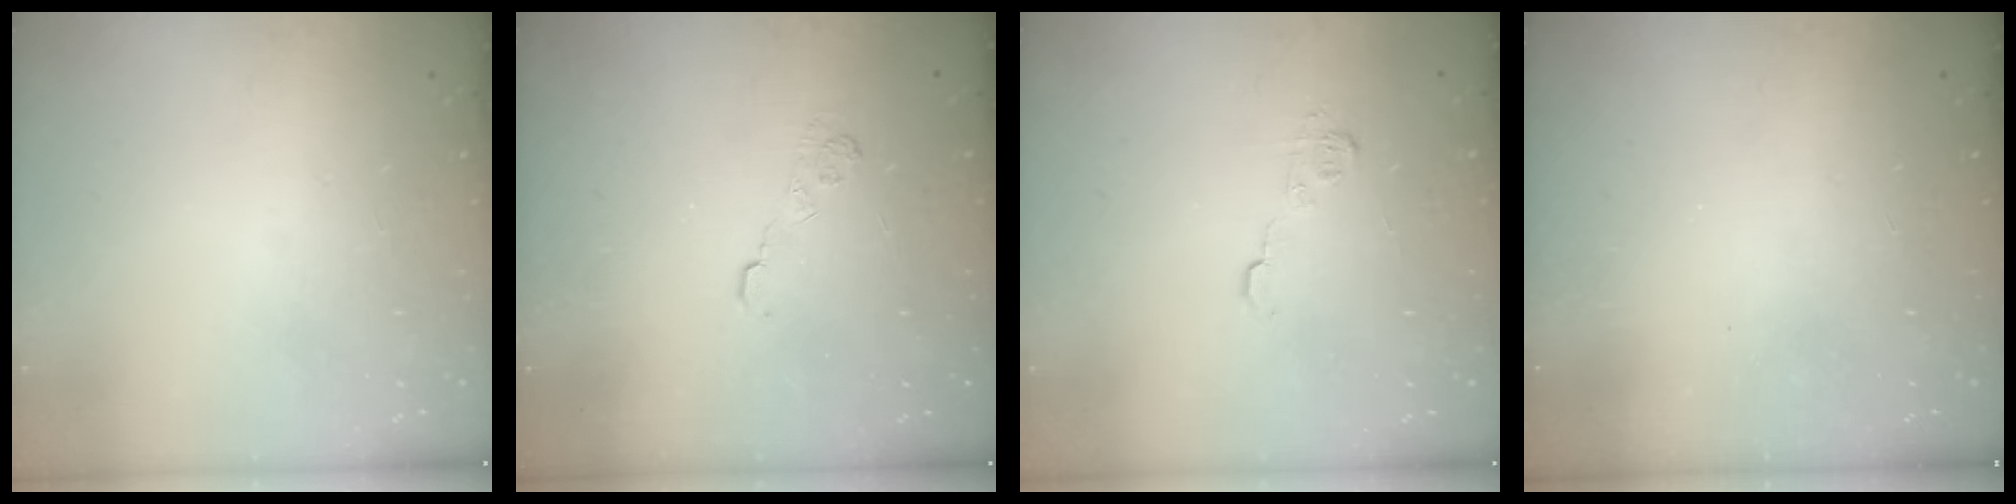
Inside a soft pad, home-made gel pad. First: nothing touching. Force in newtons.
{"total": 5.4, "press": 5.2, "slide": 1.6}
{"total": 7.8, "press": 7.8, "slide": 0.6}
{"total": 2.1, "press": 2.0, "slide": 0.7}